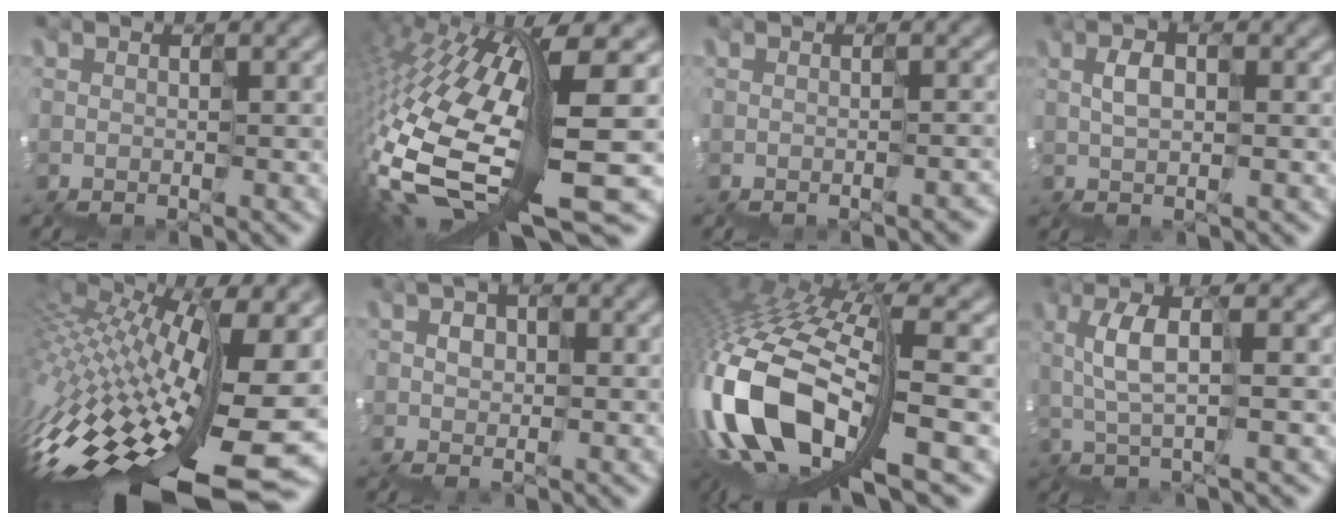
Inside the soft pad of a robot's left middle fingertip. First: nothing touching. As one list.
[{"total": 12.5, "force": [-2.2, 2.6, 12.0], "torque": [-0.281, -0.002, -0.028]}, {"total": 2.3, "force": [-1.6, 0.7, 1.5], "torque": [-0.001, -0.009, -0.010]}, {"total": 0.6, "force": [0.5, 0.1, 0.3], "torque": [-0.013, 0.015, 0.005]}, {"total": 13.2, "force": [-3.6, 4.2, 12.0], "torque": [-0.239, 0.005, -0.065]}, {"total": 1.2, "force": [0.2, 1.2, 0.1], "torque": [0.006, 0.014, 0.001]}, {"total": 12.0, "force": [-4.0, 5.0, 10.2], "torque": [-0.250, 0.002, -0.069]}, {"total": 1.9, "force": [0.4, 0.6, 1.8], "torque": [-0.057, 0.009, -0.002]}]